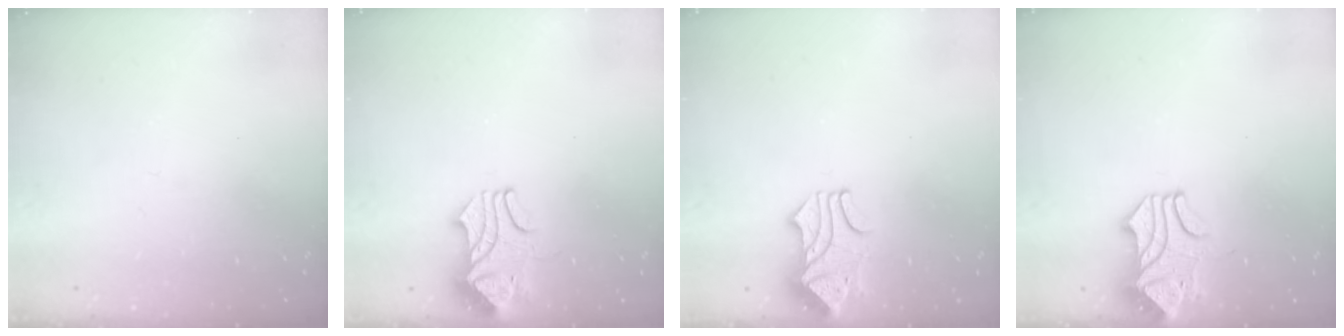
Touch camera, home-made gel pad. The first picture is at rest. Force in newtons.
{"total": 2.0, "press": 1.8, "slide": 0.8}
{"total": 1.6, "press": 1.2, "slide": 1.0}
{"total": 2.5, "press": 2.2, "slide": 1.1}